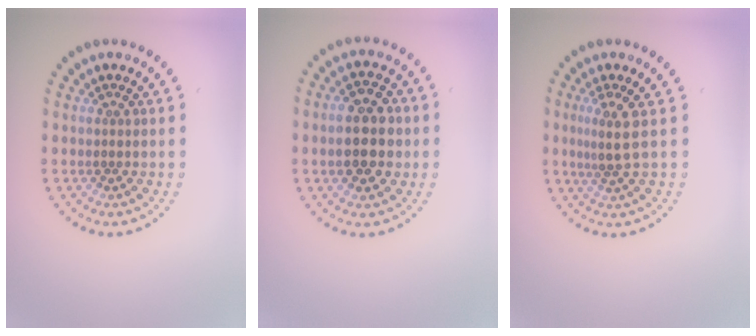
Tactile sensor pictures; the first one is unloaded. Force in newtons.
{"total": 5.5, "press": 5.5, "slide": 0.3}
{"total": 2.6, "press": 1.9, "slide": 1.8}